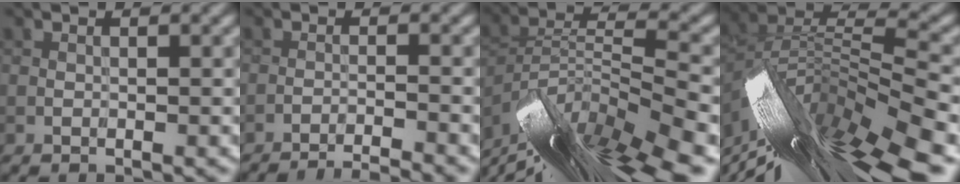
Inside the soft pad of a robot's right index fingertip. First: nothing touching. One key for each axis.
{"total": 7.2, "fx": -6.7, "fy": 1.1, "fz": 2.3, "tx": -0.021, "ty": 0.005, "tz": -0.093}
{"total": 13.7, "fx": -10.3, "fy": 3.3, "fz": 8.4, "tx": -0.155, "ty": 0.012, "tz": -0.171}
{"total": 16.1, "fx": -8.7, "fy": 4.6, "fz": 12.7, "tx": -0.232, "ty": 0.025, "tz": -0.142}